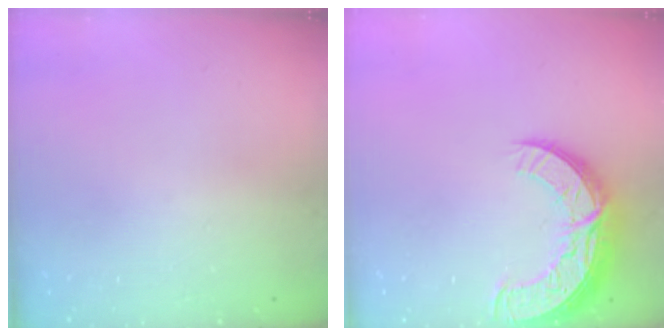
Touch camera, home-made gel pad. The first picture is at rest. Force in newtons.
{"total": 13.9, "press": 13.9, "slide": 1.3}